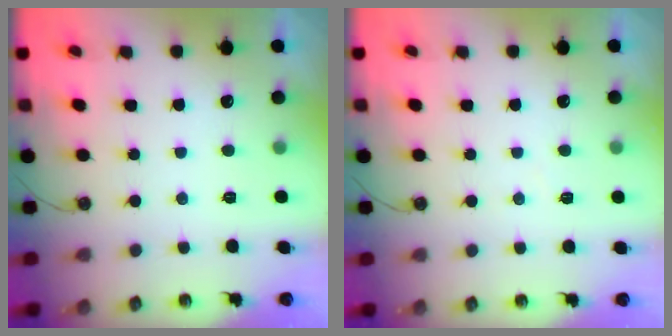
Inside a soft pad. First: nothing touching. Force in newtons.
{"total": 2.8, "press": 2.7, "slide": 0.5}